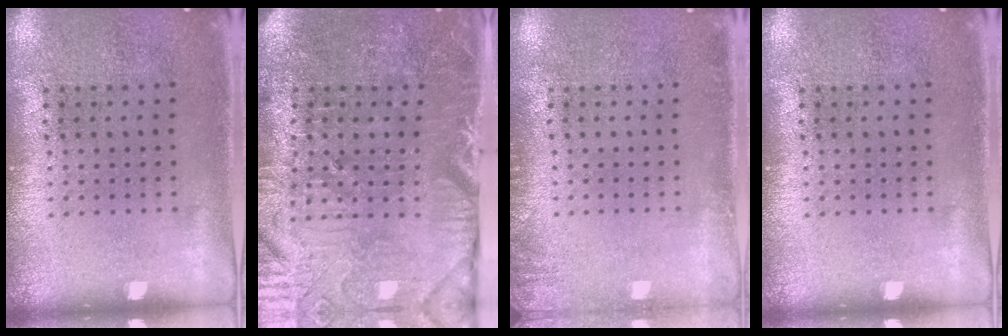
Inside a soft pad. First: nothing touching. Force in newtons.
{"total": 3.8, "press": 3.8, "slide": 0.5}
{"total": 1.4, "press": 1.3, "slide": 0.2}
{"total": 0.0}